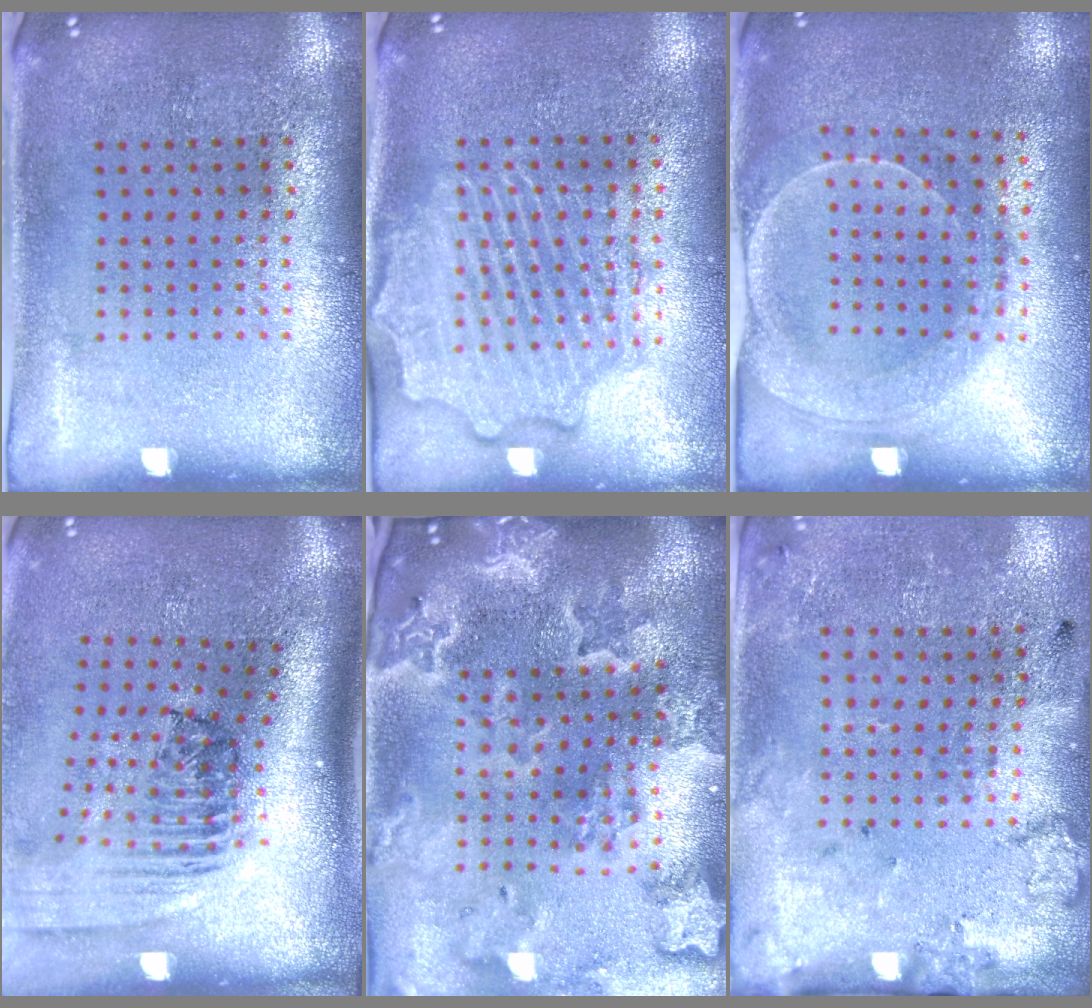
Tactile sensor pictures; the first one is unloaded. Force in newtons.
{"total": 2.5, "press": 2.4, "slide": 0.3}
{"total": 1.8, "press": 1.7, "slide": 0.4}
{"total": 2.6, "press": 1.8, "slide": 1.9}
{"total": 3.6, "press": 3.2, "slide": 1.8}
{"total": 2.3, "press": 1.4, "slide": 1.9}